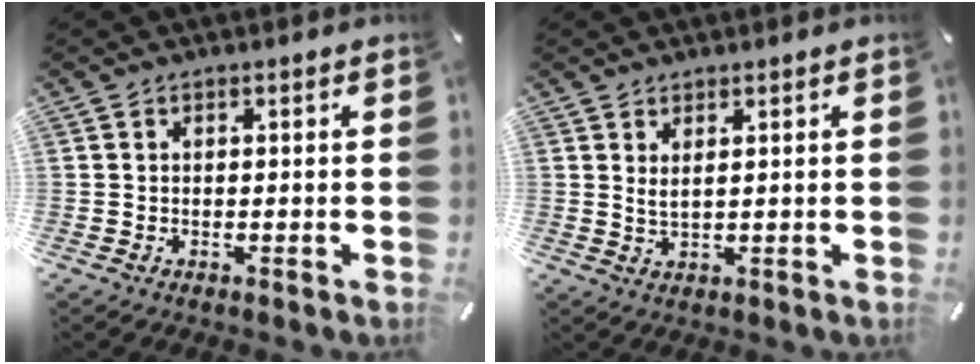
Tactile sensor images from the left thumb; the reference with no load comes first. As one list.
[{"total": 2.2, "force": [1.3, 0.6, 1.6], "torque": [-0.034, 0.000, 0.024]}]